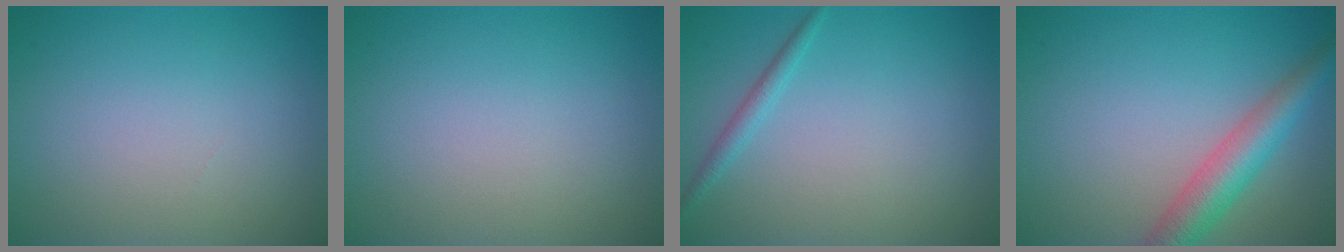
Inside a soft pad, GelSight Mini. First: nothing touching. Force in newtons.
{"total": 0.0}
{"total": 1.3, "press": 1.3, "slide": 0.0}
{"total": 4.6, "press": 4.6, "slide": 0.1}